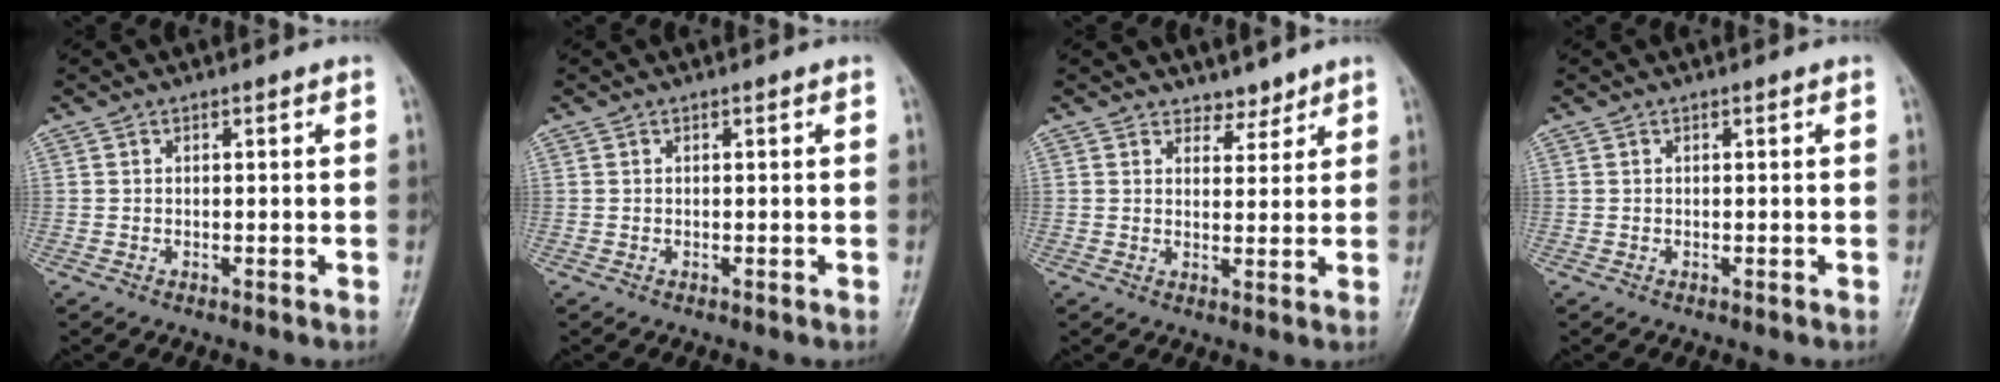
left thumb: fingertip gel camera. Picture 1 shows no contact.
{"total": 0.0}
{"total": 3.2, "force": [2.7, 1.6, 0.3], "torque": [0.019, -0.020, 0.039]}
{"total": 0.0}